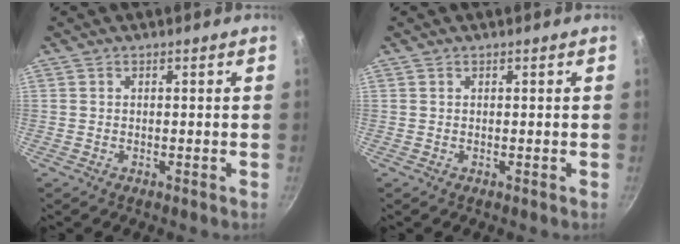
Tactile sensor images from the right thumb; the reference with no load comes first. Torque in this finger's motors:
{"motor_torque": [0.18, 0.01, -0.44, 0.28, 0.00]}